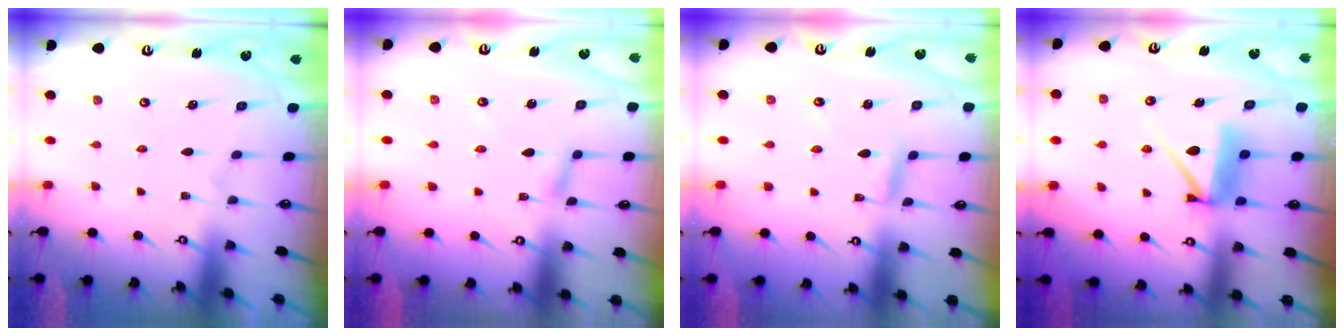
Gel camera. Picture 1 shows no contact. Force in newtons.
{"total": 2.4, "press": 2.4, "slide": 0.2}
{"total": 3.4, "press": 3.4, "slide": 0.3}
{"total": 8.7, "press": 8.6, "slide": 0.5}